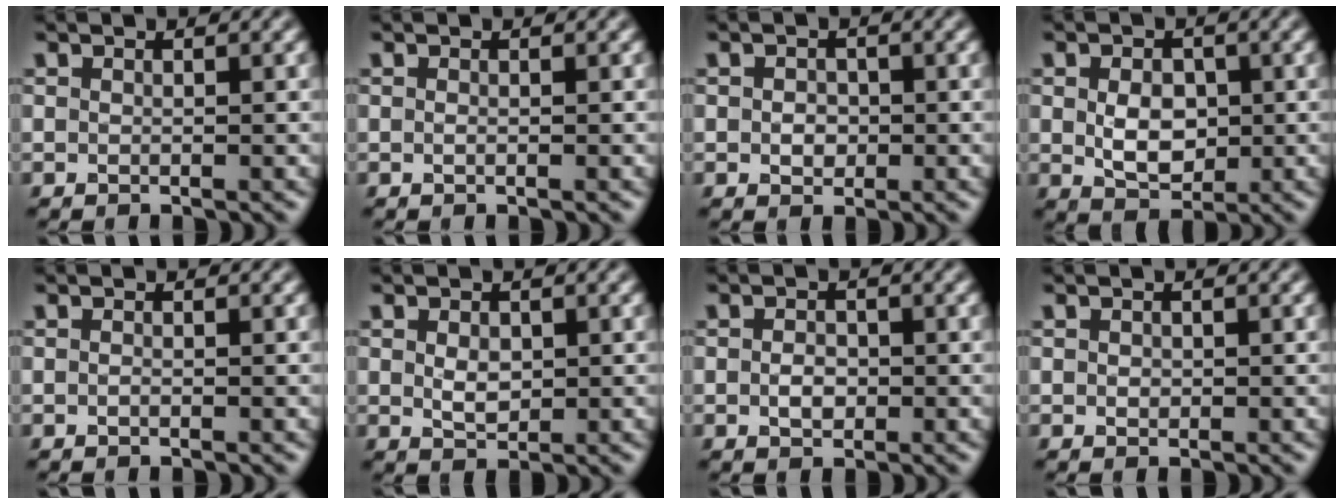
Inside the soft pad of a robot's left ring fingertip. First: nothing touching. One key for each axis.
{"total": 0.0}
{"total": 1.5, "fx": -0.1, "fy": 1.2, "fz": 0.8, "tx": -0.015, "ty": -0.003, "tz": -0.003}
{"total": 3.7, "fx": 0.1, "fy": 2.6, "fz": 2.6, "tx": -0.050, "ty": -0.005, "tz": 0.002}
{"total": 0.0}
{"total": 2.0, "fx": 0.3, "fy": 1.4, "fz": 1.4, "tx": -0.026, "ty": -0.003, "tz": 0.009}
{"total": 1.7, "fx": -0.3, "fy": 1.2, "fz": 1.2, "tx": -0.023, "ty": -0.001, "tz": -0.006}
{"total": 0.5, "fx": 0.1, "fy": 0.5, "fz": 0.2, "tx": -0.002, "ty": -0.002, "tz": 0.001}